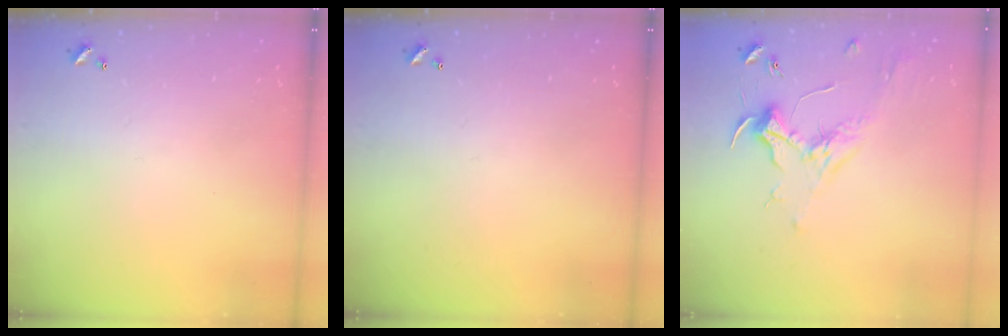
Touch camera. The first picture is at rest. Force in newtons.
{"total": 0.0}
{"total": 1.8, "press": 1.7, "slide": 0.6}